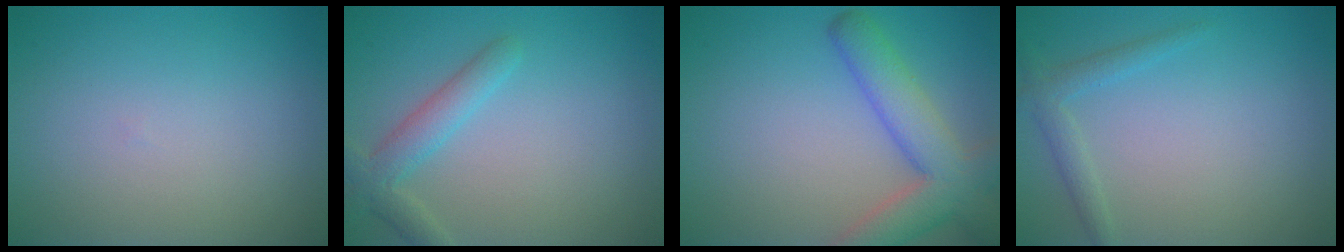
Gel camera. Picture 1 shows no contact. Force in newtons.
{"total": 3.0, "press": 3.0, "slide": 0.2}
{"total": 6.1, "press": 6.1, "slide": 0.4}
{"total": 1.8, "press": 1.7, "slide": 0.1}